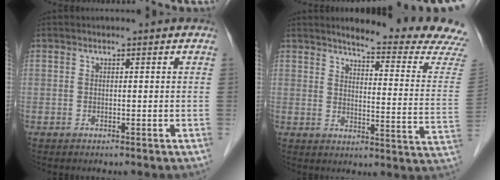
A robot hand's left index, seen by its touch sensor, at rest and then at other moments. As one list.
[{"total": 15.5, "force": [14.8, -1.2, 4.6], "torque": [-0.063, -0.115, 0.161]}]